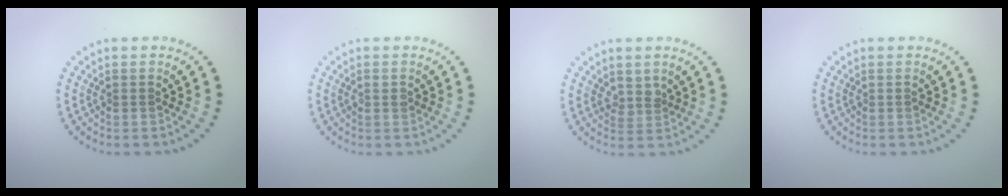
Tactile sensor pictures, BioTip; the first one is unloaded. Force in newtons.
{"total": 0.8, "press": 0.7, "slide": 0.3}
{"total": 1.5, "press": 1.0, "slide": 1.0}
{"total": 0.0}